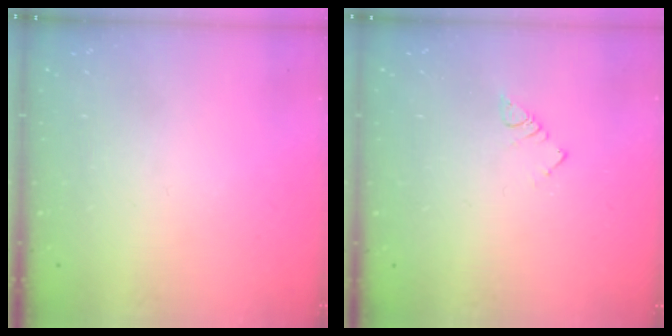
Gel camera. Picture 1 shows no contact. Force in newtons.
{"total": 3.4, "press": 3.4, "slide": 0.5}